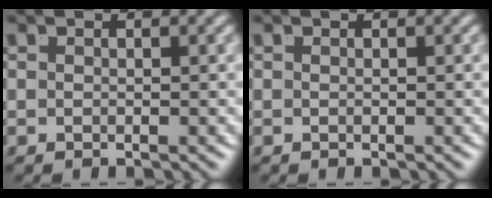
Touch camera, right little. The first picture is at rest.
{"total": 0.0}